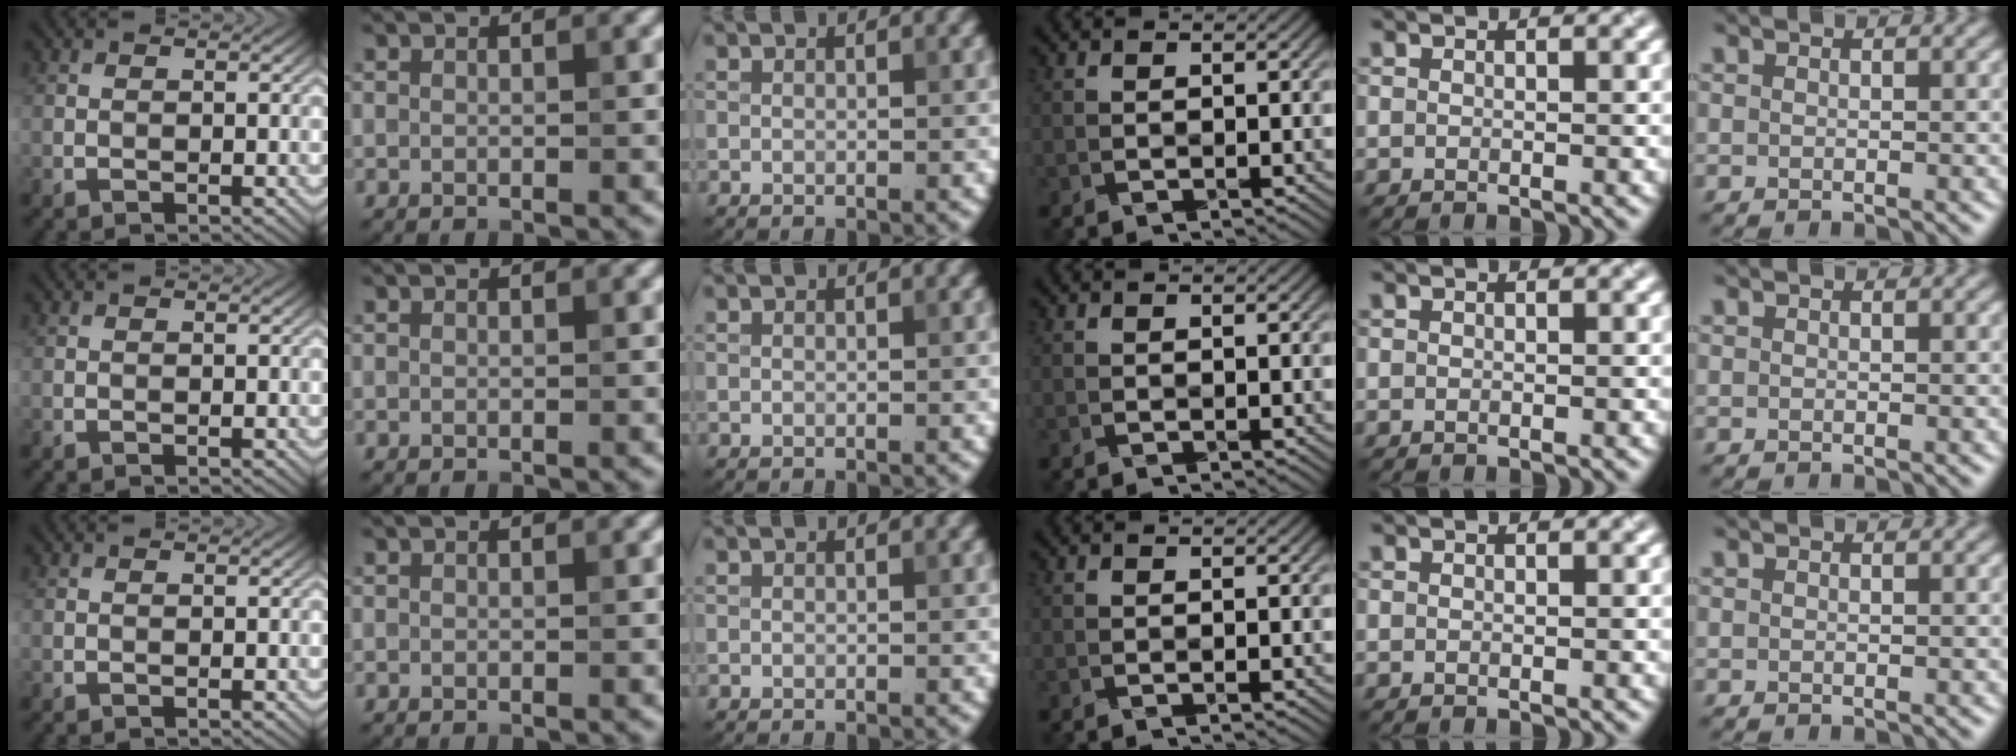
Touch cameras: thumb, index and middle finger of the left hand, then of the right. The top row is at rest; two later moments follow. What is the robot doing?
{"motion": "fold", "object": "aluminum foil"}